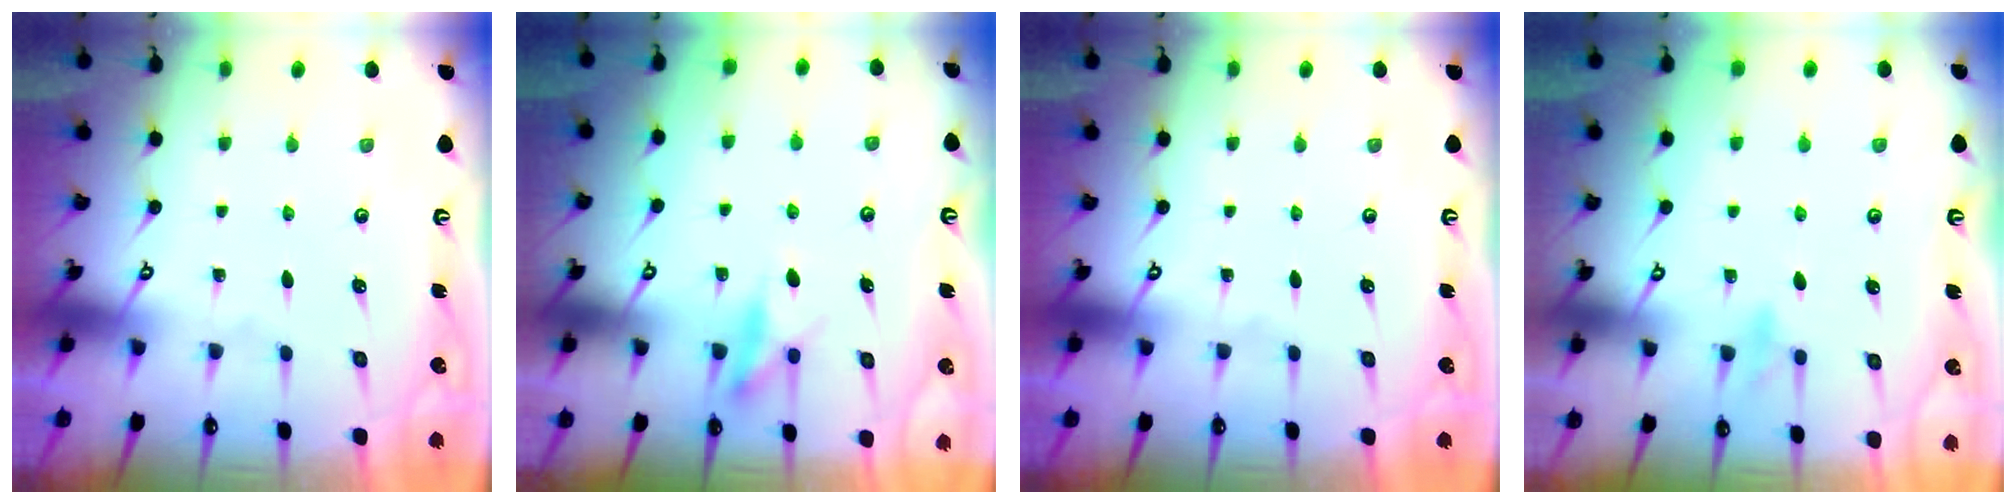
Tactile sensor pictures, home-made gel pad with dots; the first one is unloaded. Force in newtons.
{"total": 10.5, "press": 10.4, "slide": 1.2}
{"total": 0.0}
{"total": 8.3, "press": 8.1, "slide": 1.6}